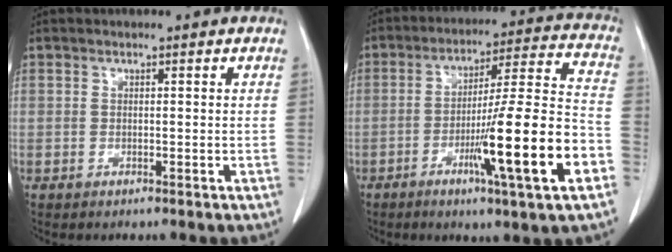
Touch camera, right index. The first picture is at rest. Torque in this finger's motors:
{"motor_torque": [2.09, -0.05, 1.05, 0.21]}